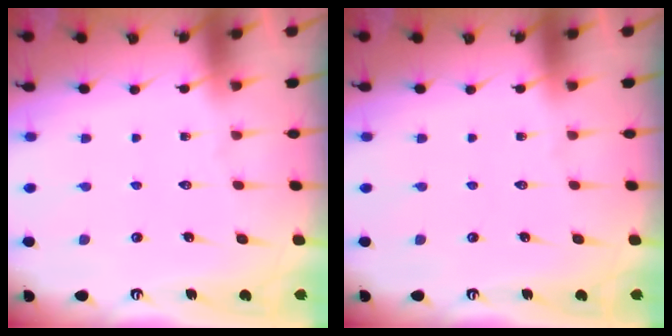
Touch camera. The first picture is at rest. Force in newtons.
{"total": 0.0}